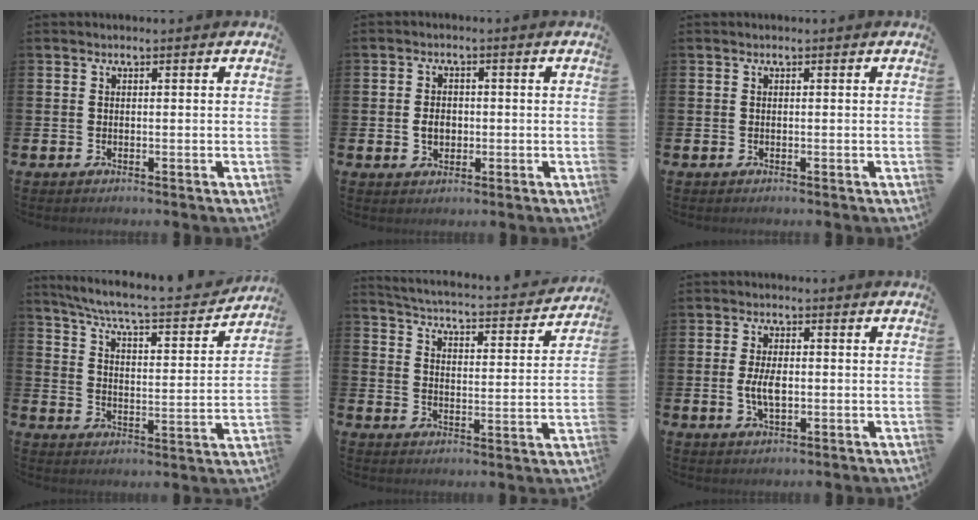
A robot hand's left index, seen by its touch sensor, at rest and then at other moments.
{"total": 2.7, "force": [-0.2, 2.1, 1.7], "torque": [-0.014, -0.001, -0.012]}
{"total": 0.0}
{"total": 6.6, "force": [6.0, 0.2, 2.7], "torque": [-0.076, -0.049, 0.096]}
{"total": 4.1, "force": [3.9, 0.4, 1.0], "torque": [-0.038, -0.038, 0.058]}
{"total": 4.1, "force": [-0.1, 2.0, 3.6], "torque": [-0.061, -0.002, -0.008]}